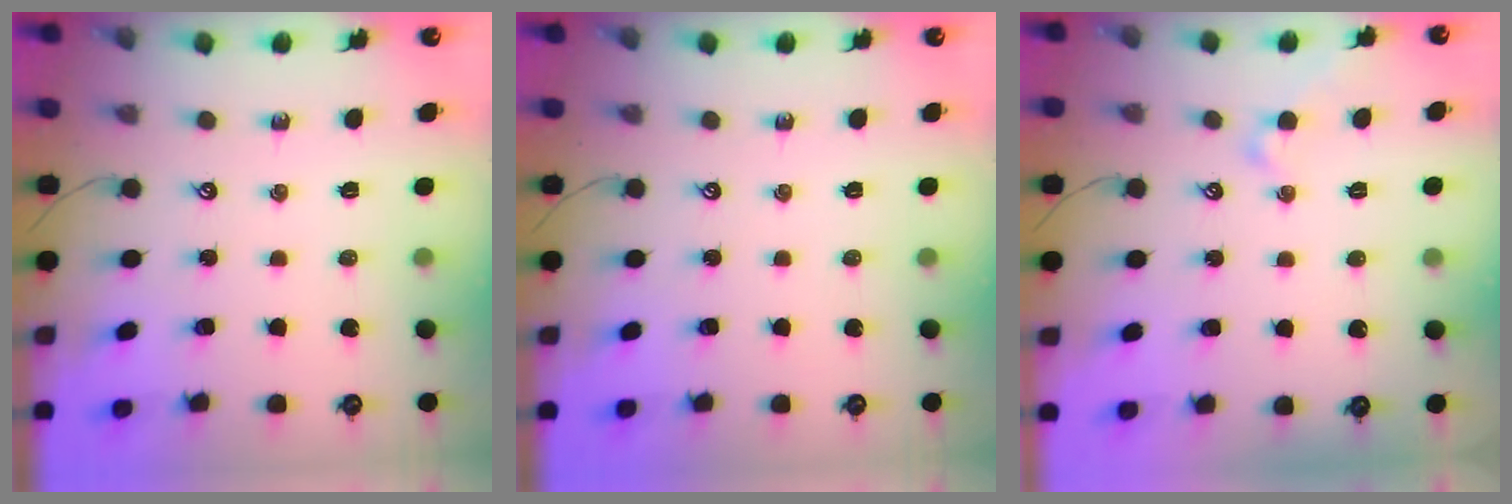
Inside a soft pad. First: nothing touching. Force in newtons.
{"total": 0.0}
{"total": 1.6, "press": 1.5, "slide": 0.4}